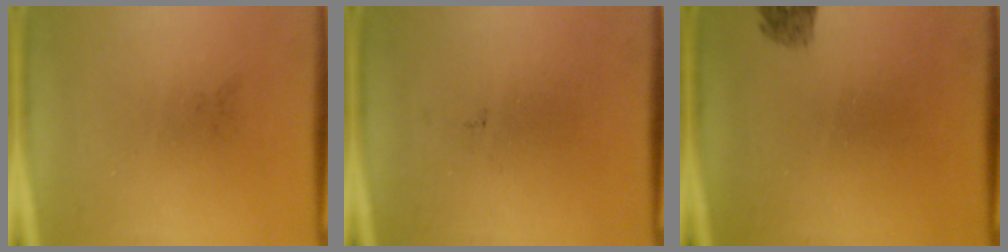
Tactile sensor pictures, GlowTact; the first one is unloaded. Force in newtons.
{"total": 0.0}
{"total": 1.4}